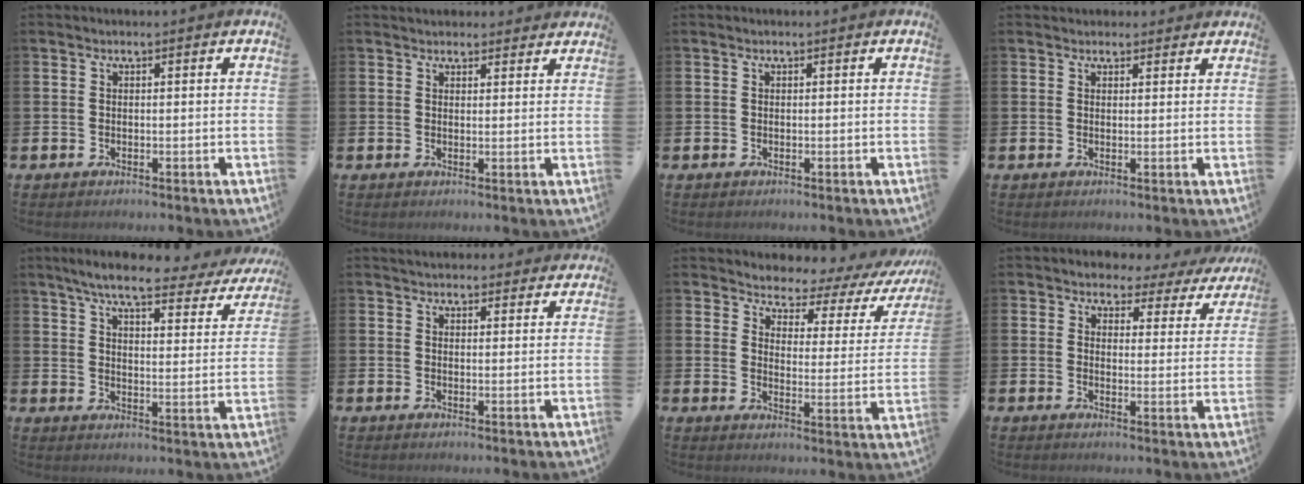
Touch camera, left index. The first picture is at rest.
{"total": 2.4, "force": [2.3, 0.8, 0.0], "torque": [0.015, -0.012, 0.039]}
{"total": 0.0}
{"total": 1.7, "force": [1.5, 0.7, 0.0], "torque": [0.017, -0.004, 0.024]}
{"total": 6.9, "force": [5.8, 1.2, 3.5], "torque": [-0.077, -0.034, 0.092]}
{"total": 3.4, "force": [3.3, 0.8, 0.0], "torque": [0.005, -0.016, 0.059]}
{"total": 4.0, "force": [3.6, 1.8, 0.5], "torque": [-0.025, -0.040, 0.051]}
{"total": 2.9, "force": [2.4, 1.7, 0.3], "torque": [-0.017, -0.023, 0.033]}